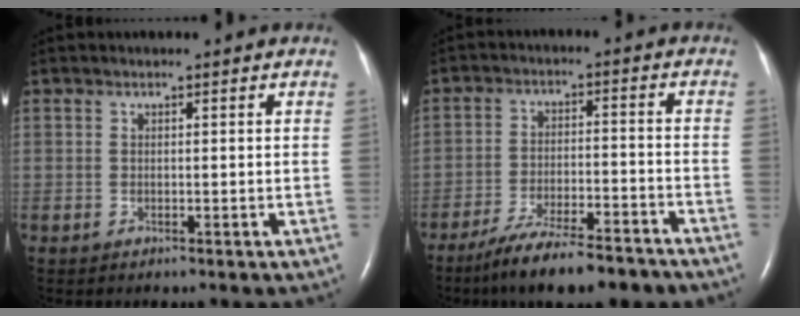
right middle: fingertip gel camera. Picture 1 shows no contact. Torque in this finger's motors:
{"motor_torque": [1.08, -1.06, 0.20, 0.12]}